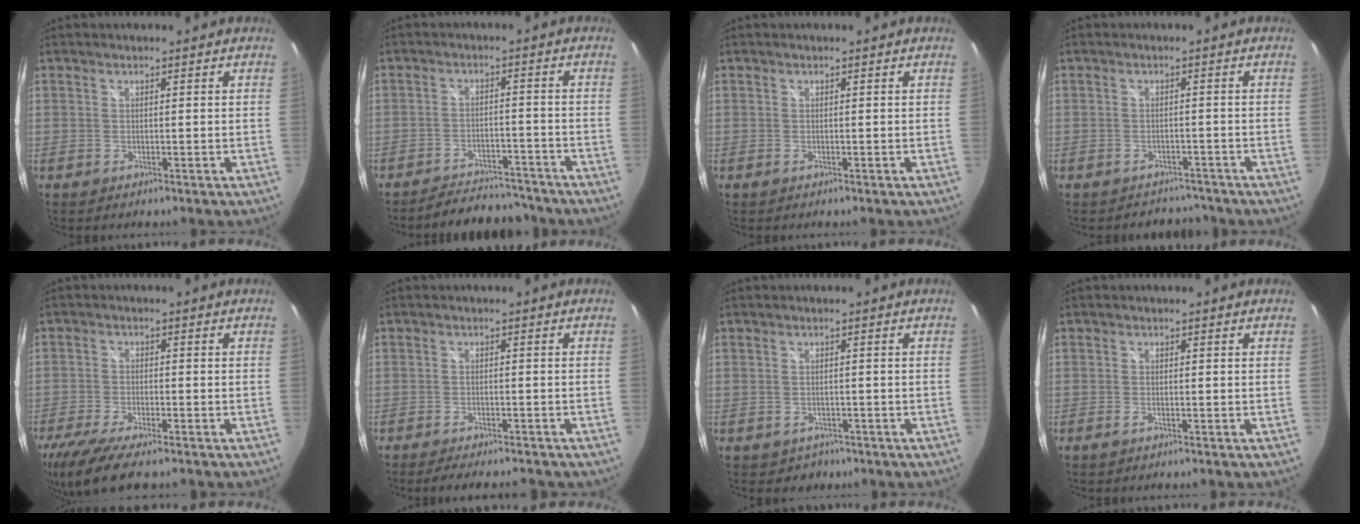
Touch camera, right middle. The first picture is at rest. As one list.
[{"total": 11.0, "force": [-10.1, 2.8, 3.0], "torque": [-0.077, 0.008, -0.138]}, {"total": 0.0}, {"total": 4.1, "force": [-3.7, 1.7, -0.2], "torque": [0.003, 0.013, -0.052]}, {"total": 10.6, "force": [-8.1, 2.3, 6.6], "torque": [-0.154, -0.040, -0.148]}, {"total": 8.4, "force": [-7.2, 1.8, 3.9], "torque": [-0.081, -0.014, -0.102]}, {"total": 2.6, "force": [-1.5, 2.0, 0.5], "torque": [-0.016, -0.005, -0.017]}, {"total": 0.8, "force": [-0.6, 0.0, 0.6], "torque": [-0.013, -0.001, -0.014]}]